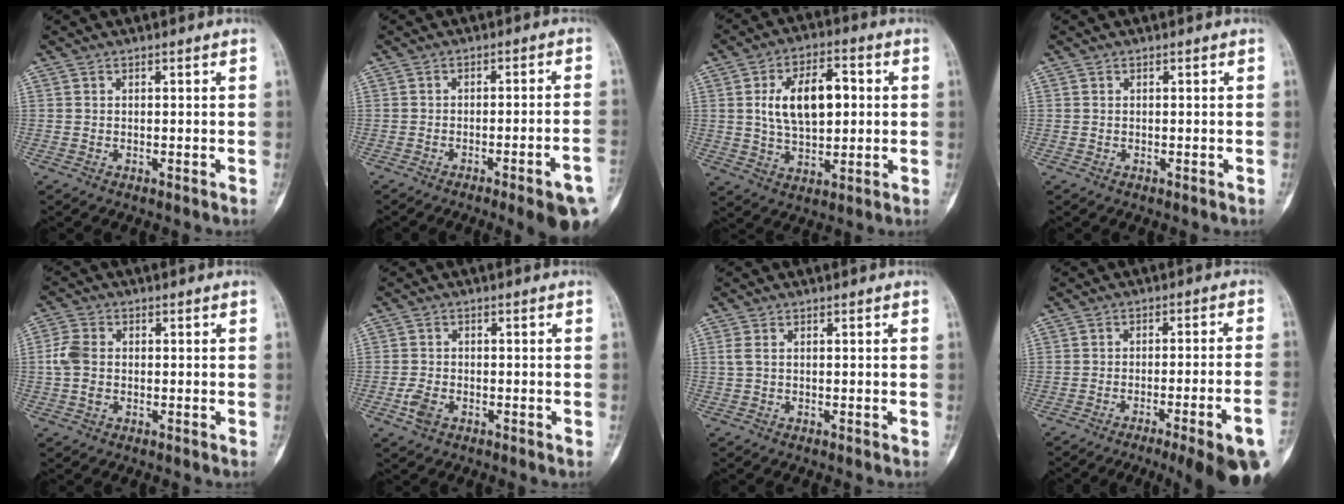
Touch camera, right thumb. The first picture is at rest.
{"total": 10.7, "force": [-5.8, 1.2, 8.9], "torque": [-0.095, 0.024, -0.071]}
{"total": 12.9, "force": [1.9, 7.2, 10.5], "torque": [-0.161, 0.006, 0.032]}
{"total": 0.0}
{"total": 4.9, "force": [-0.4, 3.5, 3.3], "torque": [-0.077, 0.010, -0.014]}
{"total": 3.2, "force": [-1.5, 2.0, 2.1], "torque": [-0.046, 0.004, -0.028]}
{"total": 1.1, "force": [0.0, 0.5, 1.0], "torque": [-0.028, -0.001, 0.001]}
{"total": 16.4, "force": [-9.6, 1.6, 13.1], "torque": [-0.132, 0.041, -0.135]}